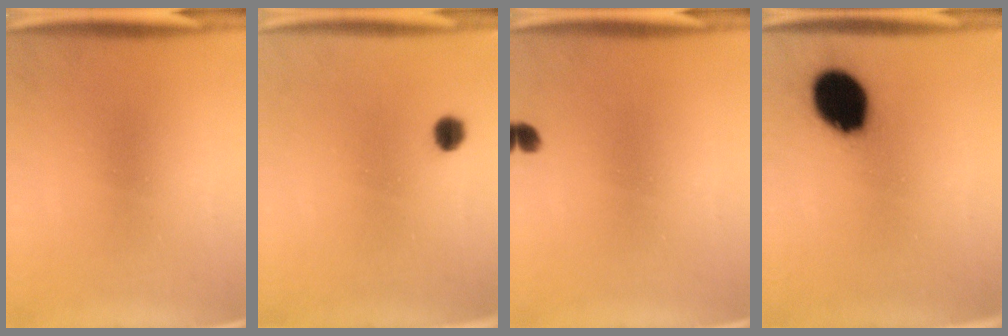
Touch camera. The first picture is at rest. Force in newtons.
{"total": 2.6}
{"total": 1.4}
{"total": 13.7}